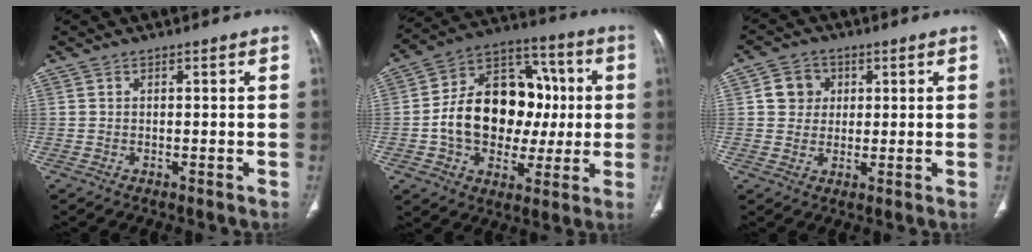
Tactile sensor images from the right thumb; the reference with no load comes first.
{"total": 21.9, "force": [-0.3, 15.9, 15.0], "torque": [-0.208, 0.043, 0.005]}
{"total": 5.5, "force": [1.3, 5.0, 1.8], "torque": [-0.004, 0.002, 0.019]}